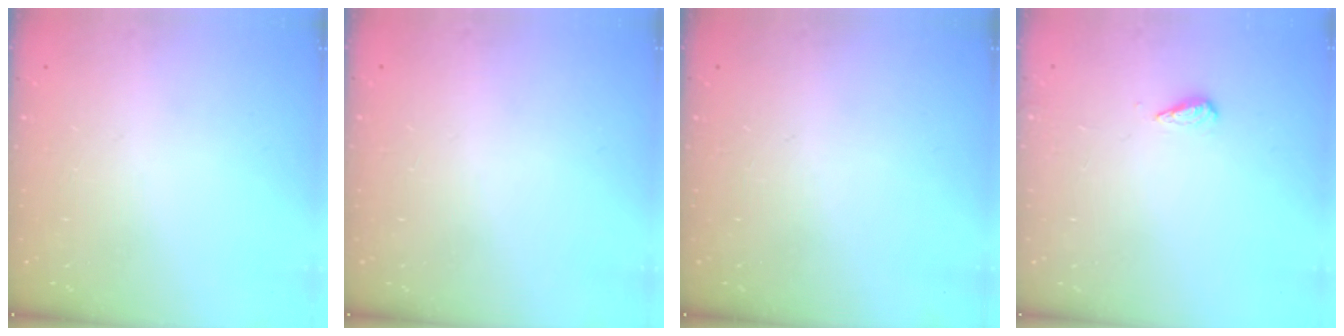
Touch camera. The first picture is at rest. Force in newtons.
{"total": 0.8, "press": 0.8, "slide": 0.1}
{"total": 0.0}
{"total": 2.7, "press": 2.6, "slide": 0.4}